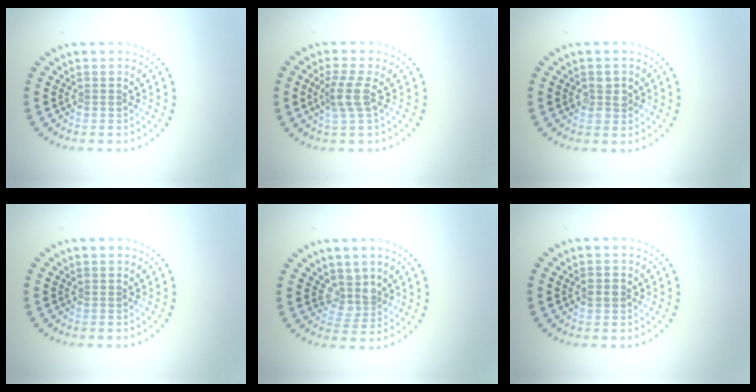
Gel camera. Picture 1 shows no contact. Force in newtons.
{"total": 2.6, "press": 2.1, "slide": 1.5}
{"total": 2.0, "press": 2.0, "slide": 0.3}
{"total": 0.0}
{"total": 2.5, "press": 1.9, "slide": 1.5}
{"total": 1.7, "press": 1.7, "slide": 0.0}